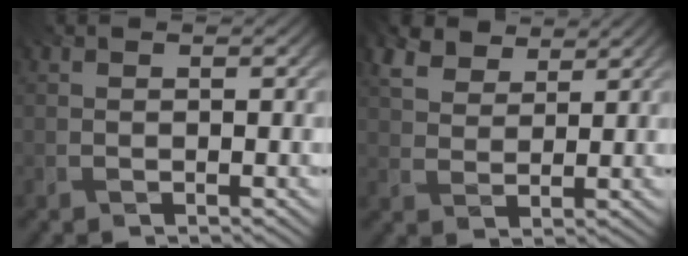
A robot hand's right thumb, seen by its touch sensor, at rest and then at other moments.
{"total": 4.8, "force": [3.5, 2.3, 2.5], "torque": [-0.060, 0.008, 0.065]}